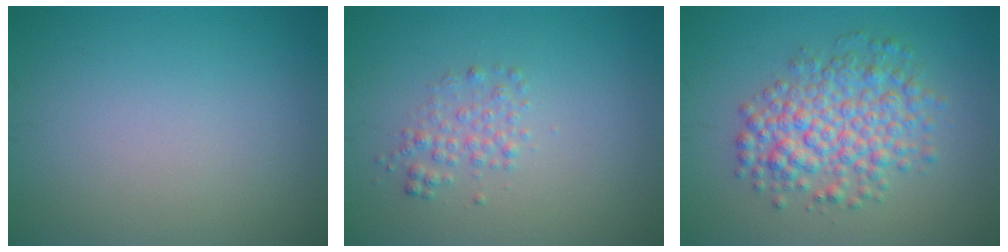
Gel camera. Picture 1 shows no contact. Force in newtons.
{"total": 1.8, "press": 1.8, "slide": 0.0}
{"total": 5.8, "press": 5.8, "slide": 0.1}